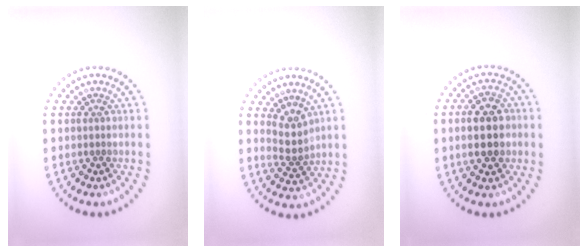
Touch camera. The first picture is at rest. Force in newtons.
{"total": 2.3, "press": 1.7, "slide": 1.6}
{"total": 4.9, "press": 4.9, "slide": 0.4}